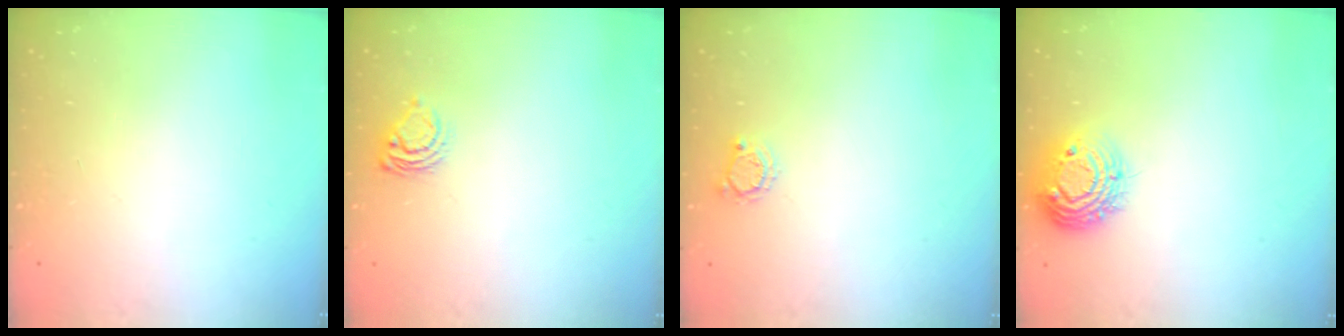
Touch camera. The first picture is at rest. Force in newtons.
{"total": 6.4, "press": 6.4, "slide": 0.4}
{"total": 3.4, "press": 3.4, "slide": 0.5}
{"total": 11.6, "press": 11.6, "slide": 0.9}